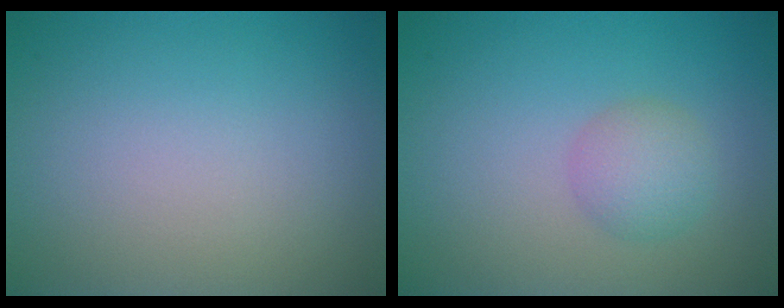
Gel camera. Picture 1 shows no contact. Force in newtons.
{"total": 2.4, "press": 2.4, "slide": 0.1}